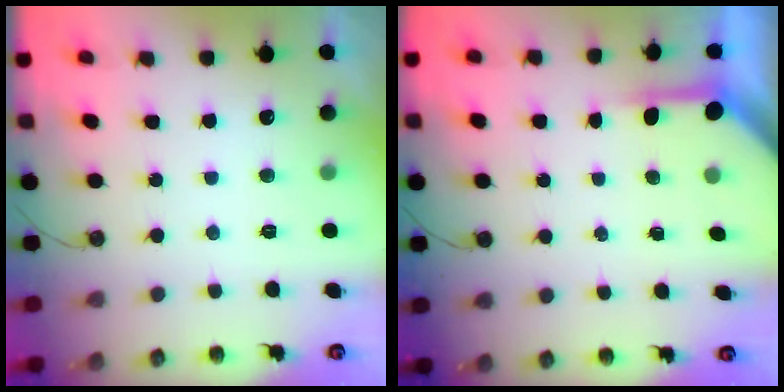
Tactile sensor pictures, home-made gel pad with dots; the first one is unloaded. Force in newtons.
{"total": 3.9, "press": 3.9, "slide": 0.3}